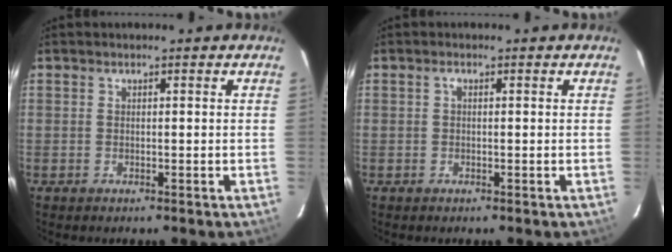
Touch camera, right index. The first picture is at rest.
{"total": 0.6, "force": [0.1, 0.3, 0.5], "torque": [-0.010, 0.004, 0.000]}